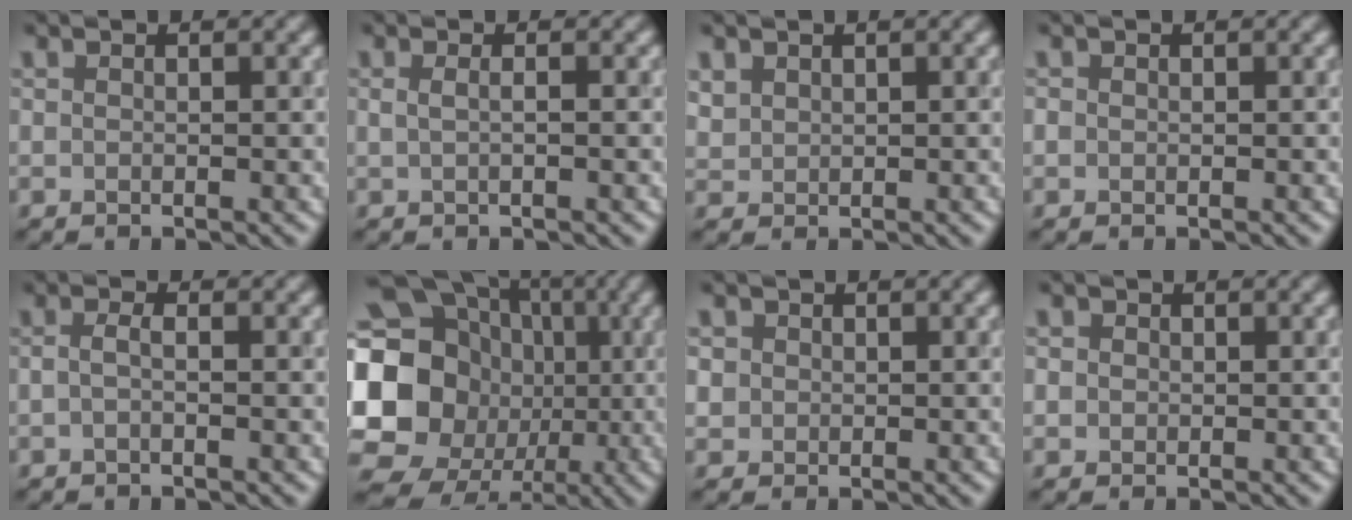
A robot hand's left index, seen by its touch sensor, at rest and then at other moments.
{"total": 1.1, "force": [0.2, 0.6, 0.9], "torque": [-0.011, 0.009, -0.007]}
{"total": 1.1, "force": [0.5, -0.2, -0.9], "torque": [-0.007, 0.004, 0.041]}
{"total": 1.2, "force": [-0.4, -0.6, -1.0], "torque": [-0.001, 0.003, 0.016]}
{"total": 1.0, "force": [-0.8, -0.5, 0.0], "torque": [-0.015, -0.003, 0.002]}
{"total": 20.8, "force": [-1.7, 19.1, 8.3], "torque": [-0.185, 0.013, -0.061]}
{"total": 1.1, "force": [-0.3, 0.5, -0.9], "torque": [0.001, -0.001, 0.017]}
{"total": 1.2, "force": [-0.5, 0.0, -1.0], "torque": [0.007, 0.000, 0.011]}